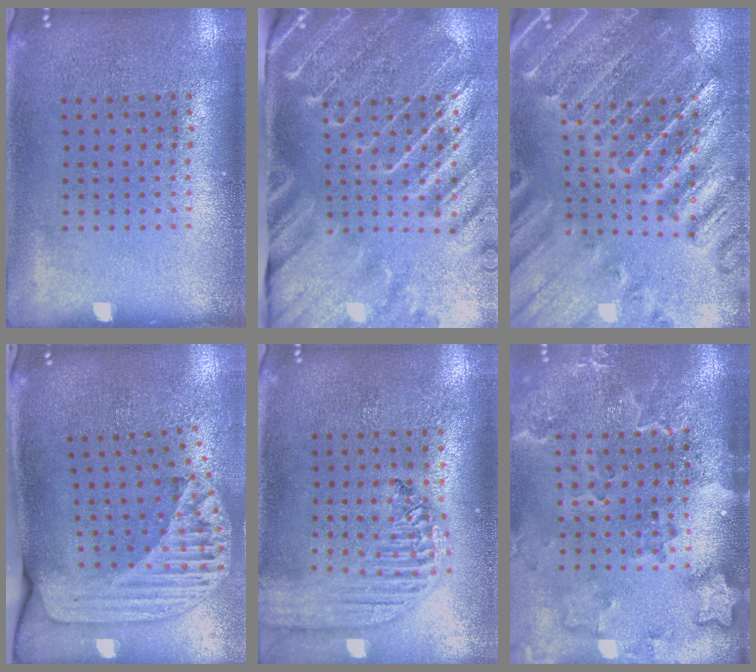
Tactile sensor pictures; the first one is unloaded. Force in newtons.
{"total": 4.1, "press": 3.4, "slide": 2.4}
{"total": 2.8, "press": 2.8, "slide": 0.4}
{"total": 2.4, "press": 1.8, "slide": 1.7}
{"total": 2.3, "press": 2.0, "slide": 1.2}
{"total": 2.9, "press": 2.3, "slide": 1.8}